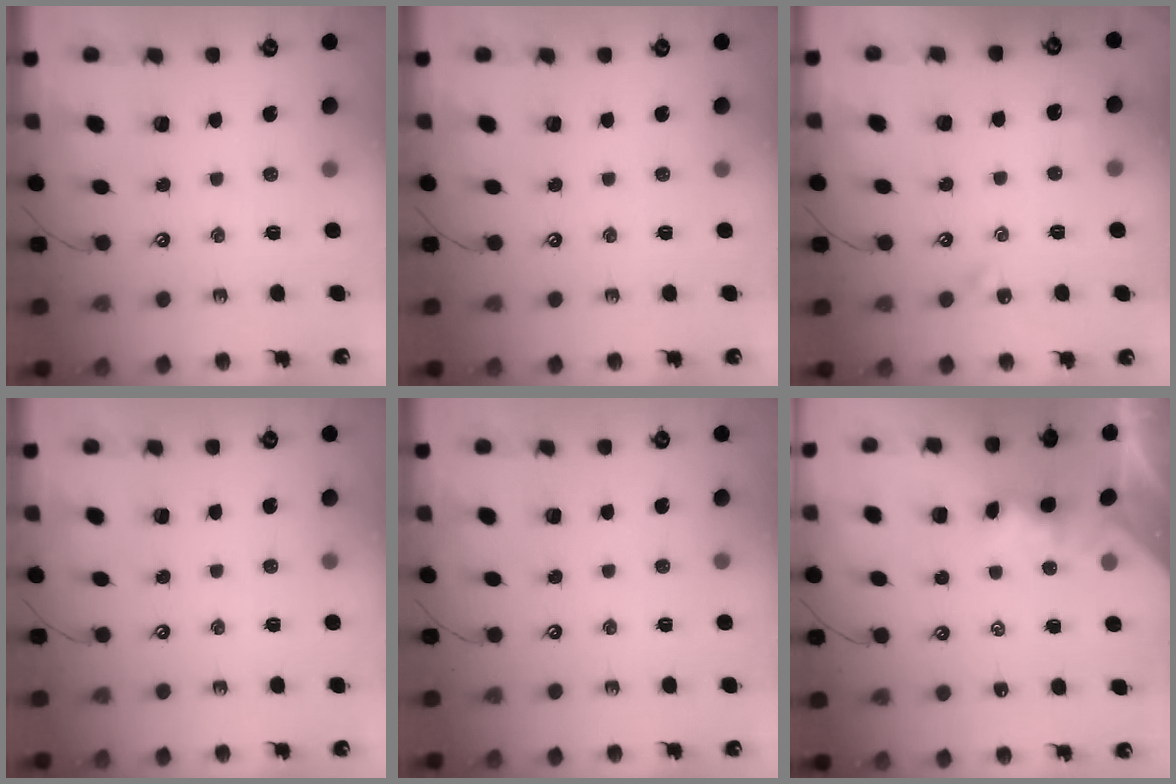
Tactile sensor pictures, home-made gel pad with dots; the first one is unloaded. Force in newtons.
{"total": 0.0}
{"total": 2.2, "press": 2.1, "slide": 0.5}
{"total": 0.0}
{"total": 0.0}
{"total": 1.4, "press": 1.3, "slide": 0.4}